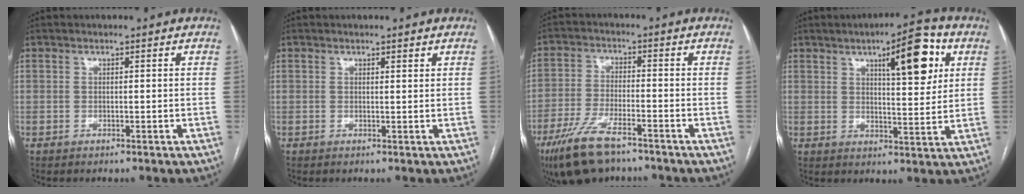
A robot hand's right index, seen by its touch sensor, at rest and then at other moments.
{"total": 0.9, "force": [0.7, 0.2, 0.5], "torque": [-0.007, 0.001, 0.009]}
{"total": 10.4, "force": [-7.3, 3.0, 6.8], "torque": [-0.140, -0.019, -0.131]}
{"total": 11.4, "force": [4.9, 2.8, 9.9], "torque": [-0.140, 0.010, 0.070]}